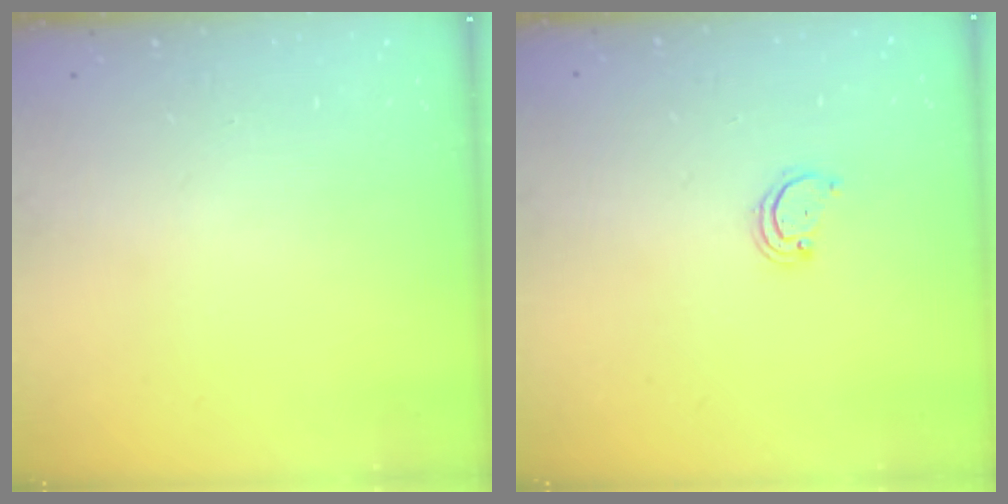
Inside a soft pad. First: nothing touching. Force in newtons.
{"total": 2.2, "press": 2.2, "slide": 0.2}